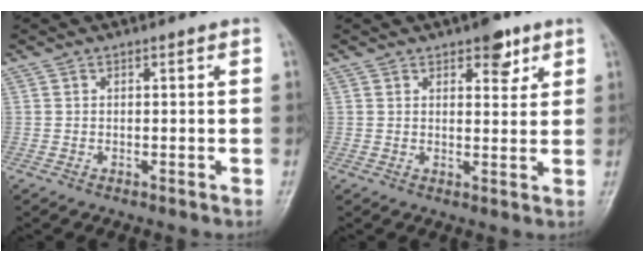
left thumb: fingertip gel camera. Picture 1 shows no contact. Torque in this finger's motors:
{"motor_torque": [0.66, 0.20, 0.33, -0.45, 0.00]}